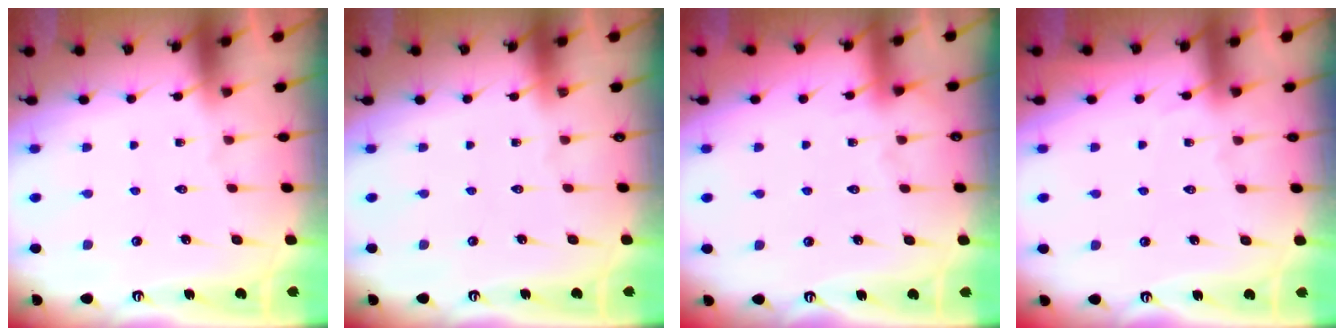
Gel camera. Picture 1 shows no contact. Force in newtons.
{"total": 0.0}
{"total": 2.9, "press": 2.9, "slide": 0.4}
{"total": 4.1, "press": 4.1, "slide": 0.5}